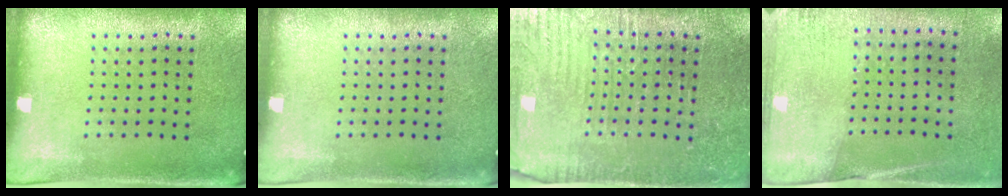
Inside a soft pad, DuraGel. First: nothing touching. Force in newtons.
{"total": 0.0}
{"total": 3.4, "press": 3.4, "slide": 0.7}
{"total": 2.6, "press": 2.3, "slide": 1.4}